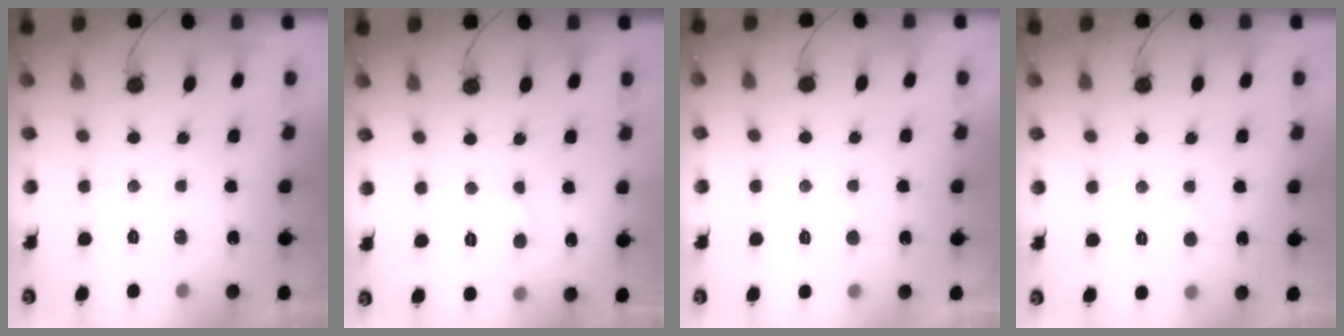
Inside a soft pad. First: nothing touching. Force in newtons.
{"total": 2.1, "press": 2.1, "slide": 0.1}
{"total": 1.6, "press": 1.6, "slide": 0.2}
{"total": 2.8, "press": 2.8, "slide": 0.1}